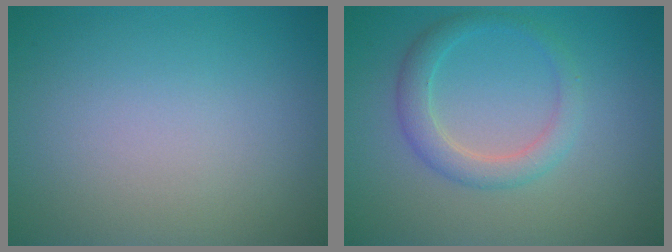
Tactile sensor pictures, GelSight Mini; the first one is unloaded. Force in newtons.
{"total": 2.7, "press": 2.7, "slide": 0.1}